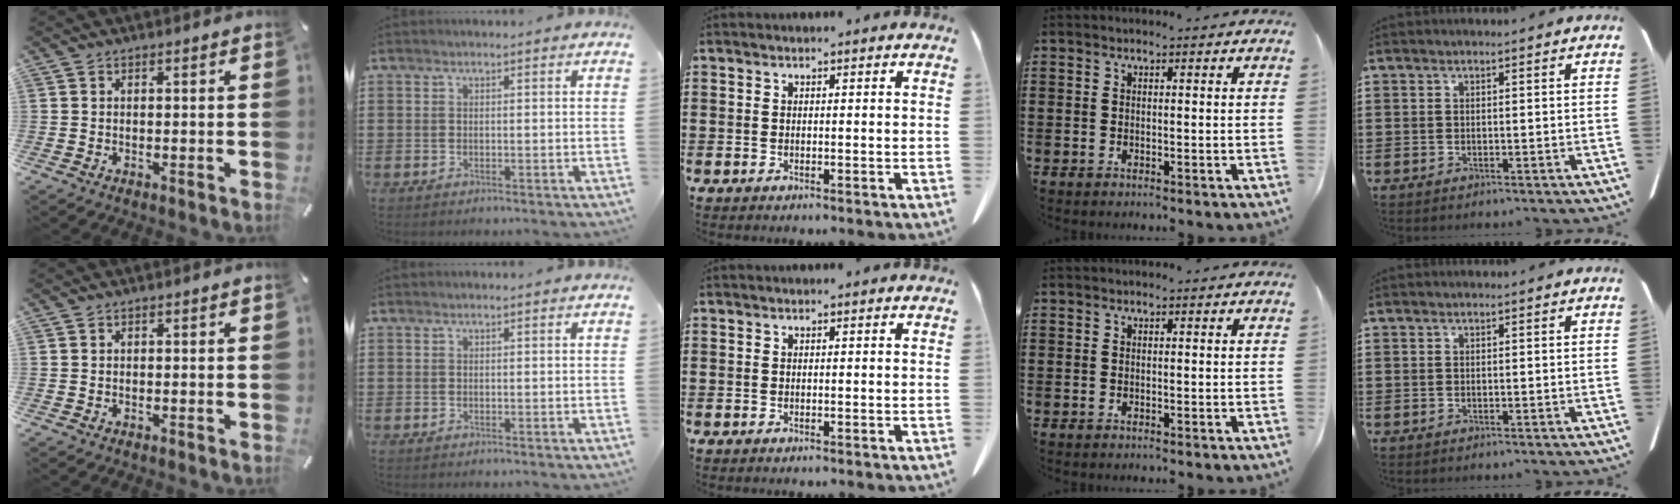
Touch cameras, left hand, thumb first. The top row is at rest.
{}